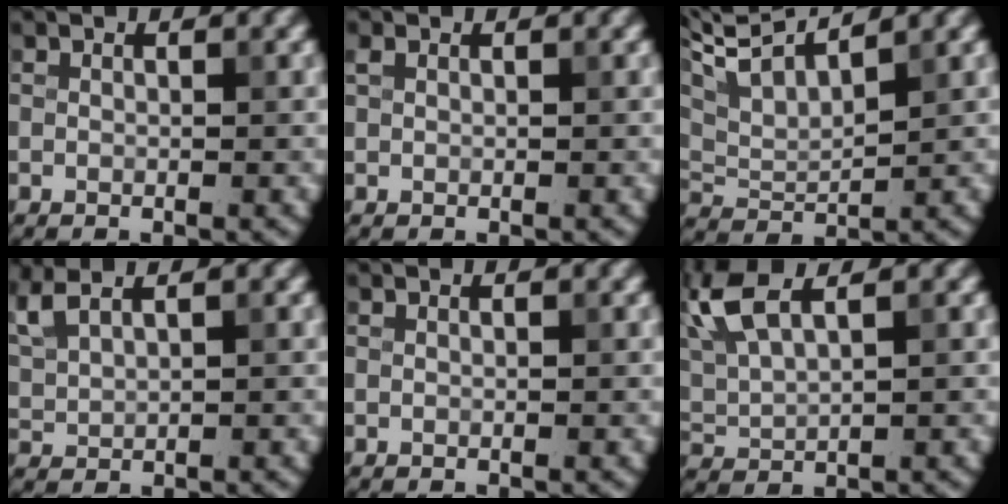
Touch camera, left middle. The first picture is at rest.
{"total": 1.0, "force": [0.6, 0.6, 0.5], "torque": [-0.011, 0.004, 0.014]}
{"total": 5.4, "force": [4.0, 1.3, 3.5], "torque": [-0.081, 0.020, 0.077]}
{"total": 4.1, "force": [2.9, 1.3, 2.5], "torque": [-0.075, 0.023, 0.054]}
{"total": 0.0}
{"total": 4.5, "force": [2.6, 1.6, 3.3], "torque": [-0.082, 0.014, 0.054]}